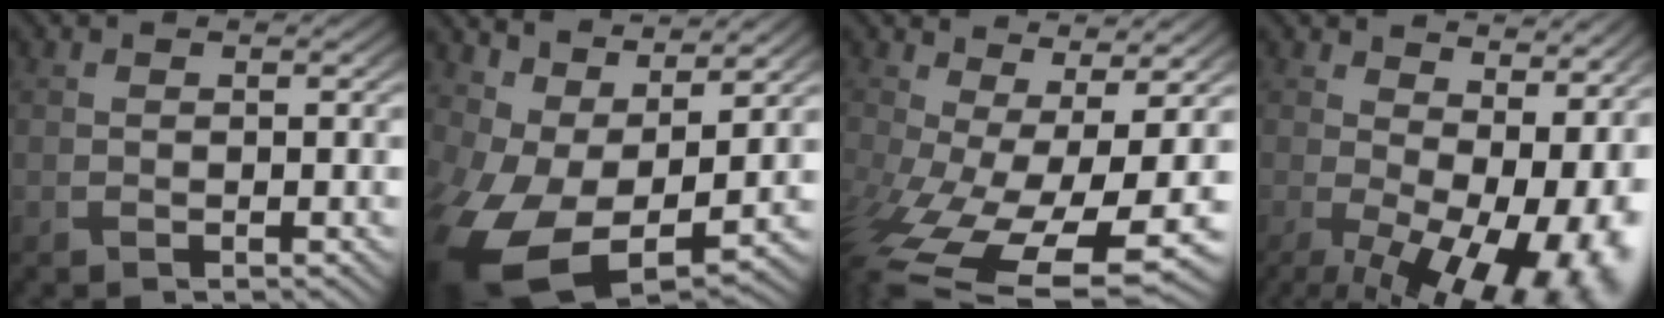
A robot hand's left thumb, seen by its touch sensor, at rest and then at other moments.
{"total": 12.6, "force": [1.1, 7.4, 10.2], "torque": [-0.233, -0.021, 0.030]}
{"total": 13.4, "force": [-3.6, 6.2, 11.2], "torque": [-0.262, -0.055, -0.037]}
{"total": 16.0, "force": [-0.7, 9.2, 13.1], "torque": [-0.173, -0.047, 0.041]}